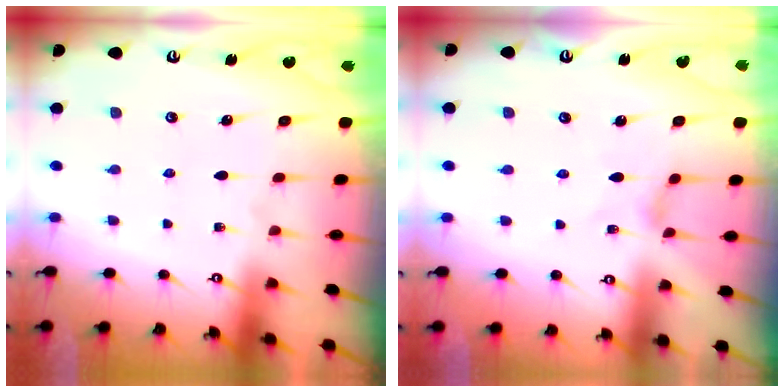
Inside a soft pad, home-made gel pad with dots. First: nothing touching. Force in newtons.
{"total": 0.9, "press": 0.9, "slide": 0.2}